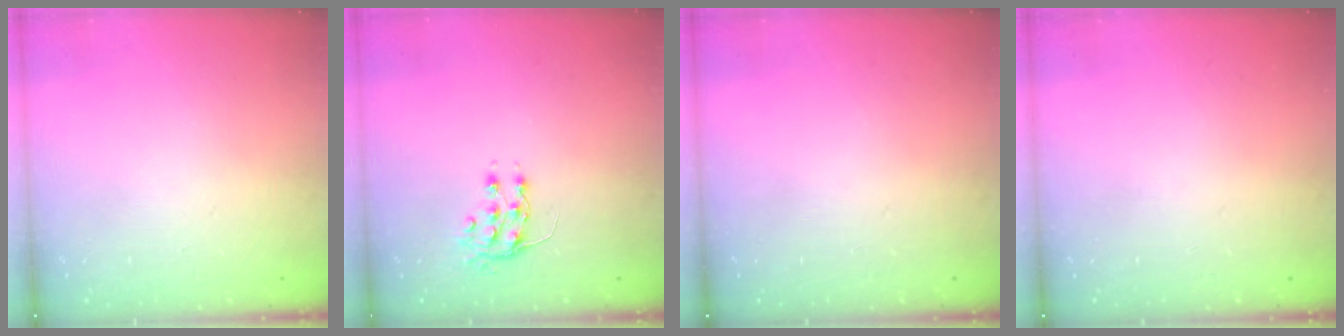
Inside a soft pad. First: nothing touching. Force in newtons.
{"total": 7.6, "press": 7.5, "slide": 0.9}
{"total": 0.0}
{"total": 0.0}